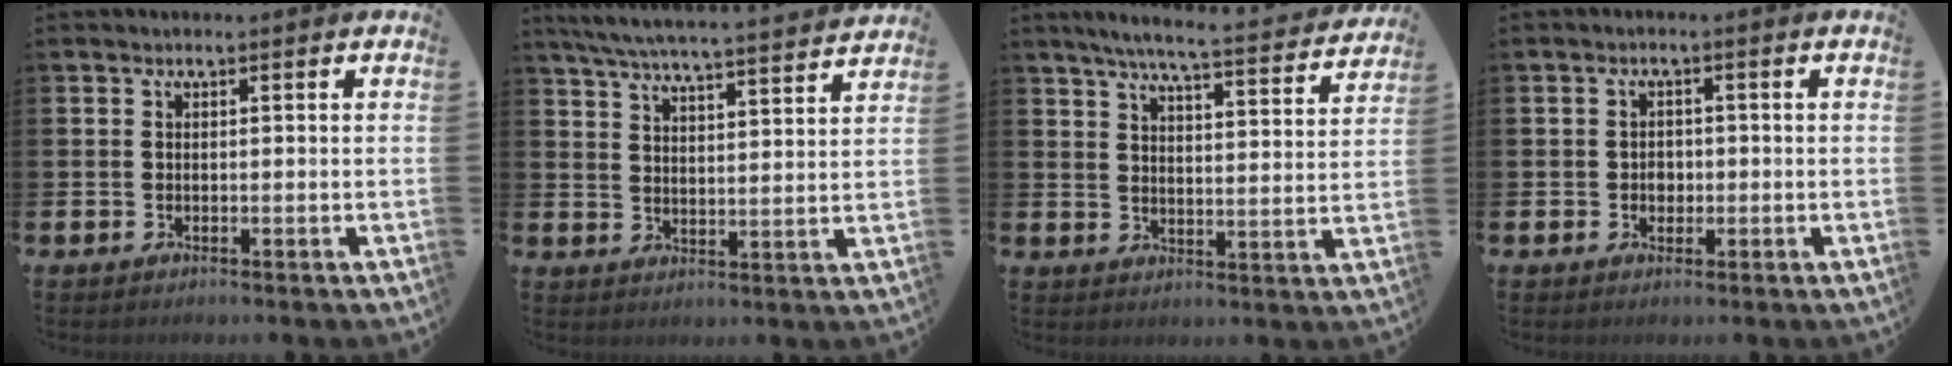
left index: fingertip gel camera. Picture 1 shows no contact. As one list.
[{"total": 6.5, "force": [6.3, 0.1, 1.8], "torque": [-0.047, -0.050, 0.107]}, {"total": 6.5, "force": [6.0, 0.2, 2.7], "torque": [-0.053, -0.045, 0.096]}, {"total": 1.8, "force": [-0.1, 1.6, 0.8], "torque": [0.006, -0.001, -0.010]}]